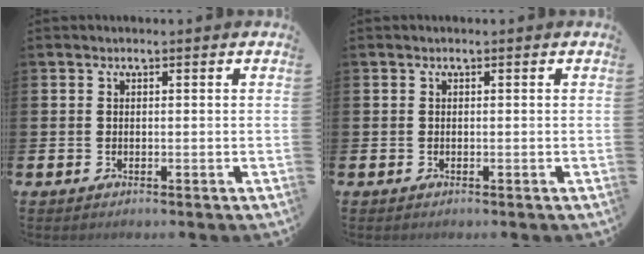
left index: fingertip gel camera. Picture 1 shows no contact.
{"total": 0.0}